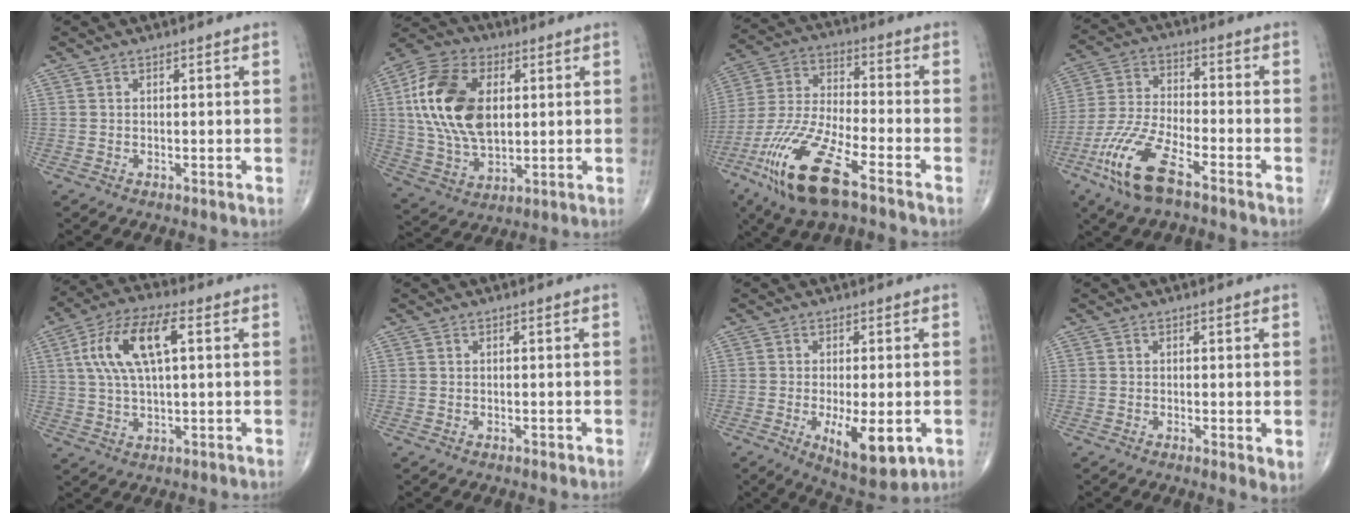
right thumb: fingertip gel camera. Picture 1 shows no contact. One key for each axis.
{"total": 19.6, "fx": 3.3, "fy": 12.1, "fz": 15.1, "tx": -0.282, "ty": -0.002, "tz": 0.061}
{"total": 18.4, "fx": -10.4, "fy": 5.2, "fz": 14.3, "tx": -0.320, "ty": 0.022, "tz": -0.199}
{"total": 13.4, "fx": -7.8, "fy": 4.3, "fz": 10.0, "tx": -0.221, "ty": 0.021, "tz": -0.153}
{"total": 13.3, "fx": 3.3, "fy": 5.3, "fz": 11.7, "tx": -0.236, "ty": 0.019, "tz": 0.060}
{"total": 0.0}
{"total": 10.5, "fx": -2.9, "fy": 3.8, "fz": 9.3, "tx": -0.135, "ty": -0.018, "tz": -0.036}
{"total": 2.6, "fx": -0.2, "fy": 0.7, "fz": 2.5, "tx": -0.040, "ty": -0.011, "tz": -0.006}